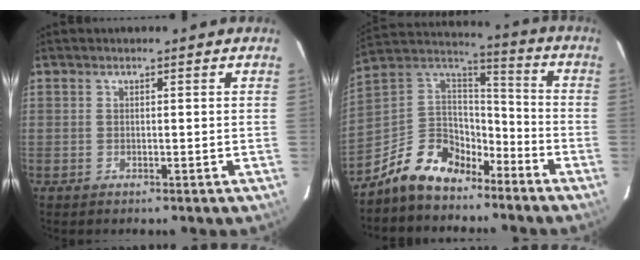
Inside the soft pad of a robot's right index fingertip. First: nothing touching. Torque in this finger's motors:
{"motor_torque": [1.04, -0.93, 0.11, 0.00]}